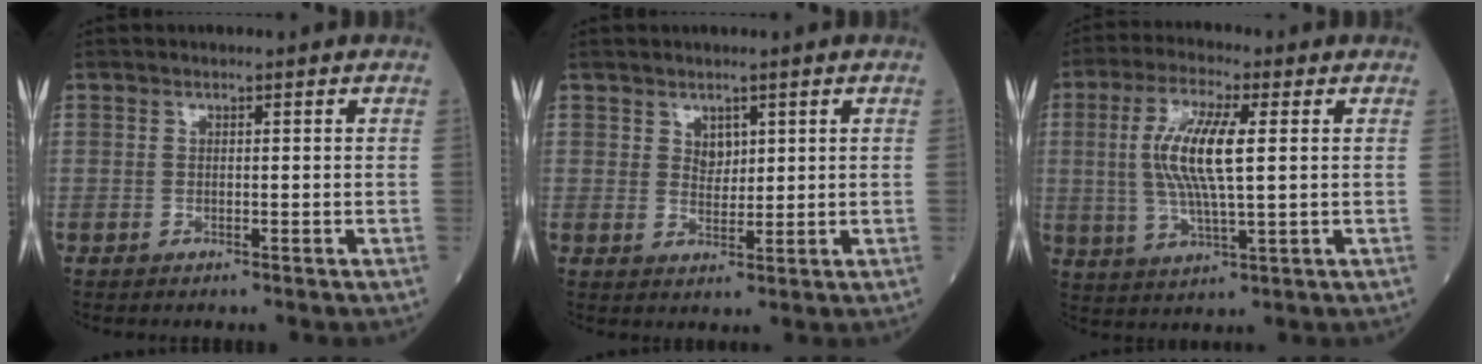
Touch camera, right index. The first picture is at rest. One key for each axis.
{"total": 2.3, "fx": 1.2, "fy": 1.5, "fz": 1.2, "tx": -0.019, "ty": 0.000, "tz": 0.025}
{"total": 10.4, "fx": 1.5, "fy": 1.7, "fz": 10.1, "tx": -0.210, "ty": 0.001, "tz": 0.028}